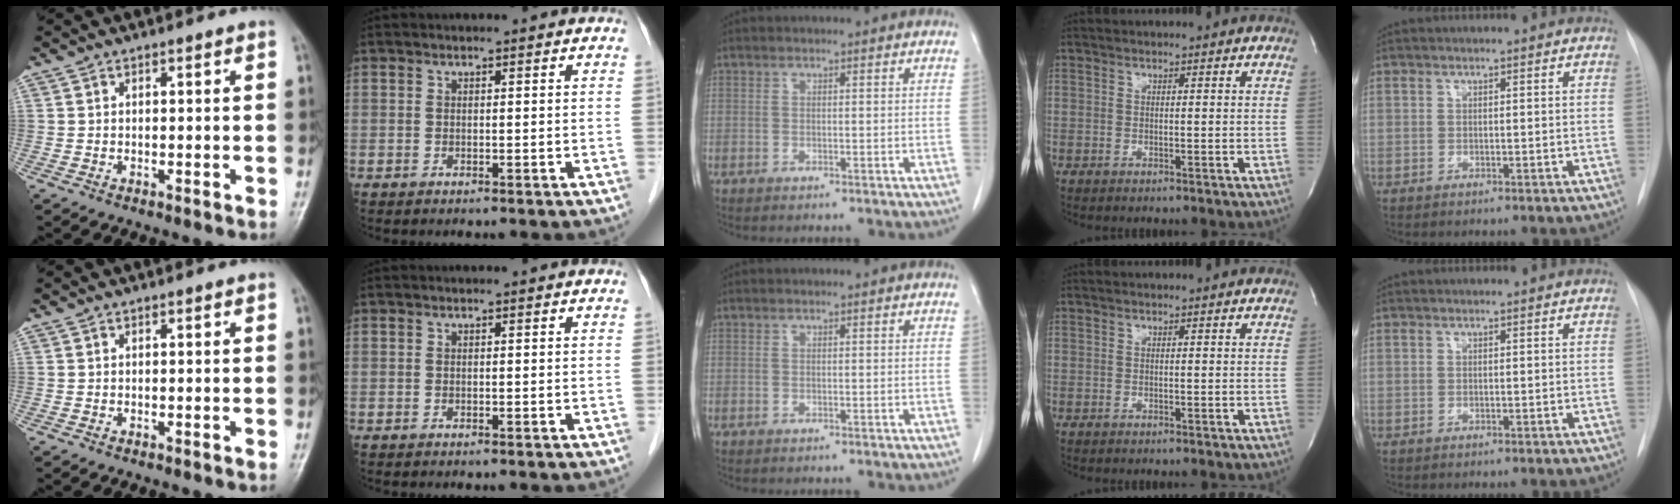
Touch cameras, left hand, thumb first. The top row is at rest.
{}